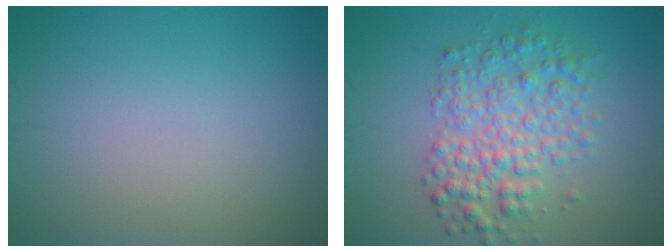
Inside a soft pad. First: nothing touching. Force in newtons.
{"total": 4.9, "press": 4.9, "slide": 0.1}